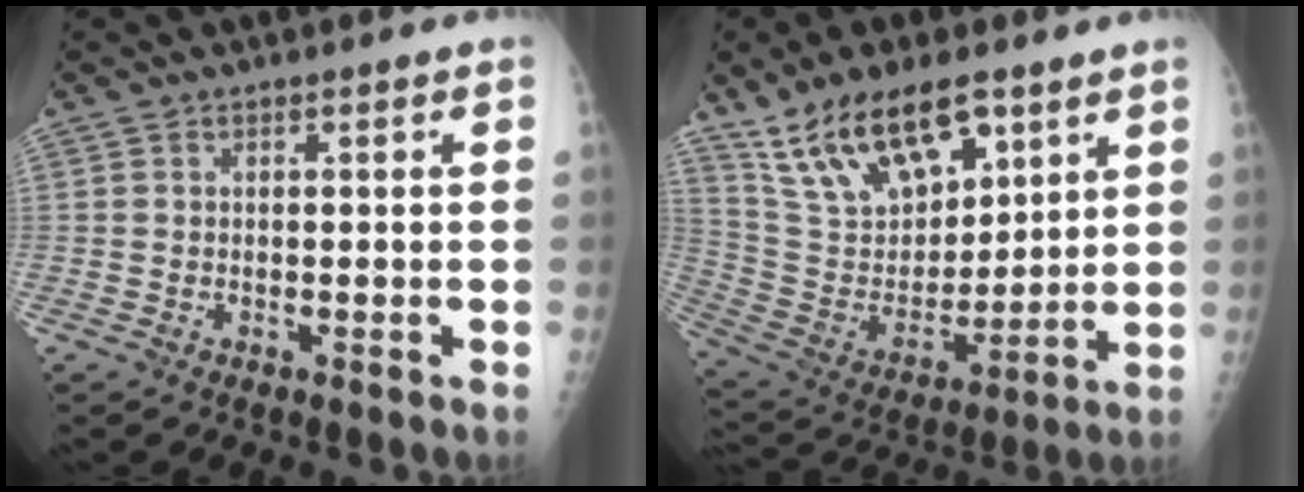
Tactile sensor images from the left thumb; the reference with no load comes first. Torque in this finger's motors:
{"motor_torque": [0.41, 0.42, 1.51, -1.26, 0.35]}